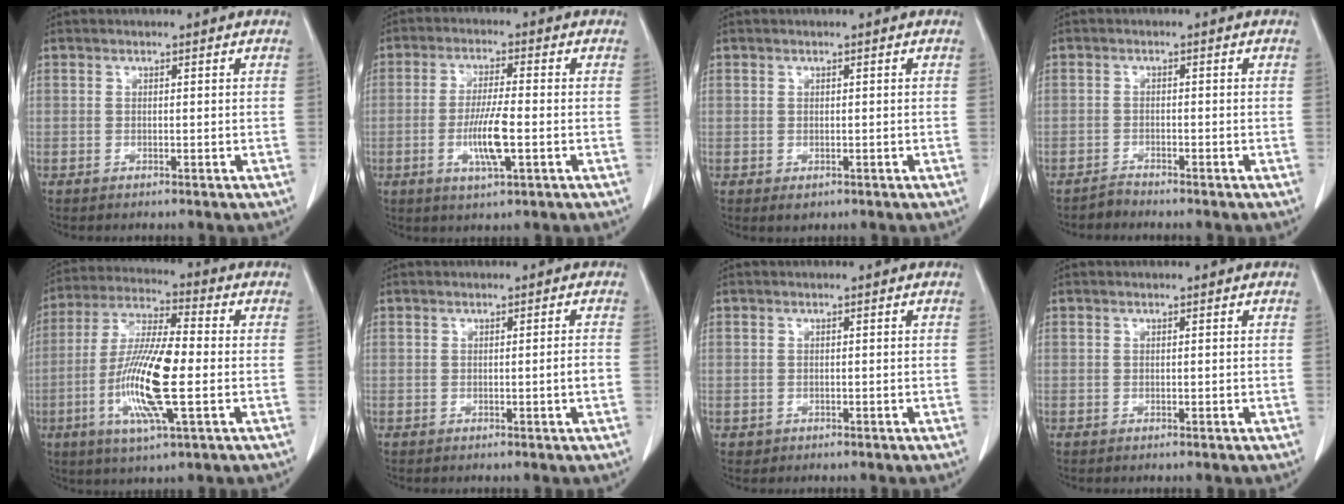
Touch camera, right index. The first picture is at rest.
{"total": 7.2, "force": [-1.8, 0.7, 7.0], "torque": [-0.135, -0.009, -0.034]}
{"total": 1.3, "force": [-0.6, 1.0, 0.5], "torque": [-0.007, 0.001, -0.001]}
{"total": 1.5, "force": [-1.5, 0.1, -0.2], "torque": [0.004, -0.003, -0.027]}
{"total": 14.5, "force": [-2.9, 1.8, 14.1], "torque": [-0.284, -0.011, -0.058]}
{"total": 1.4, "force": [-0.4, -0.3, 1.3], "torque": [-0.019, -0.002, -0.006]}
{"total": 0.8, "force": [-0.2, 0.8, 0.0], "torque": [-0.002, 0.005, 0.001]}
{"total": 0.0}